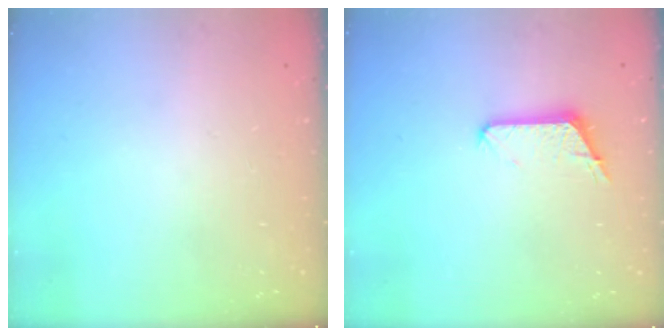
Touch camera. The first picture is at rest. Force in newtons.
{"total": 6.3, "press": 6.3, "slide": 0.6}